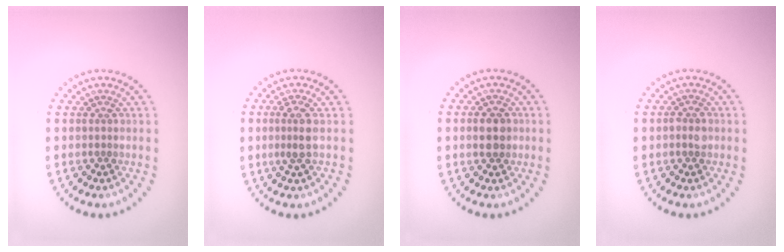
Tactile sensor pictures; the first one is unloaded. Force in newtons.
{"total": 2.1, "press": 1.7, "slide": 1.2}
{"total": 2.6, "press": 2.6, "slide": 0.2}
{"total": 1.3, "press": 1.3, "slide": 0.4}